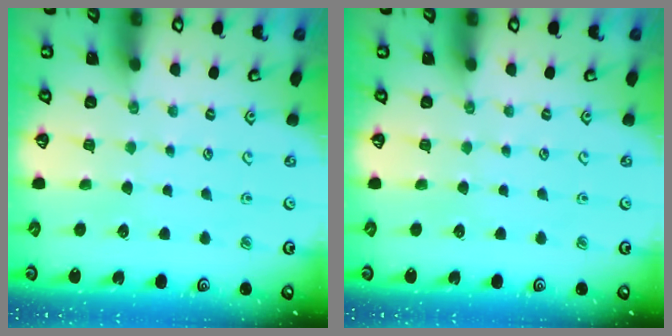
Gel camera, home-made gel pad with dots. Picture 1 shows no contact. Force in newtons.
{"total": 0.0}